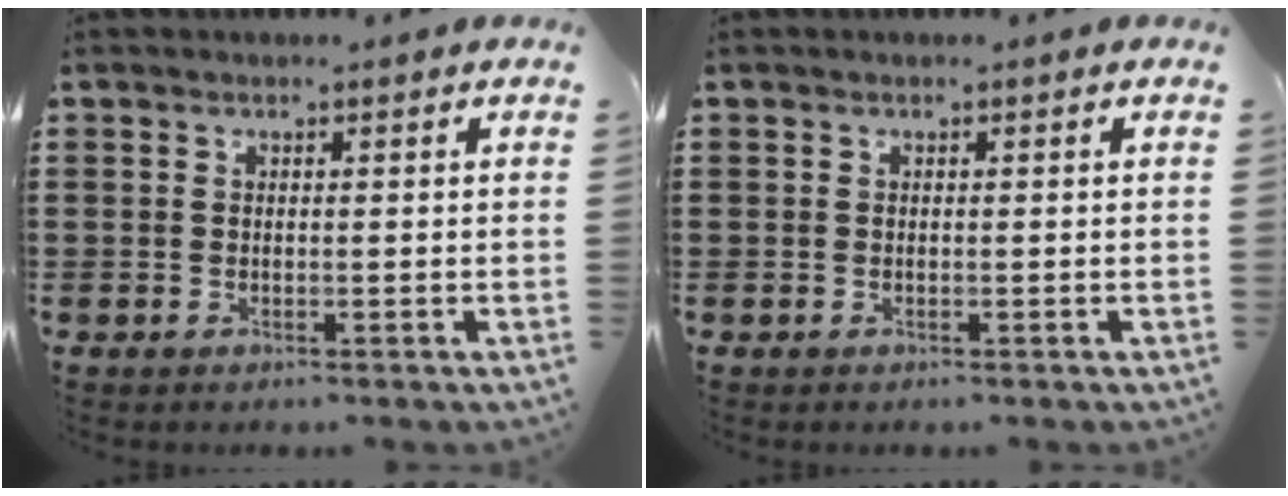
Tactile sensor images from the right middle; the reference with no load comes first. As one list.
[{"total": 0.0}]